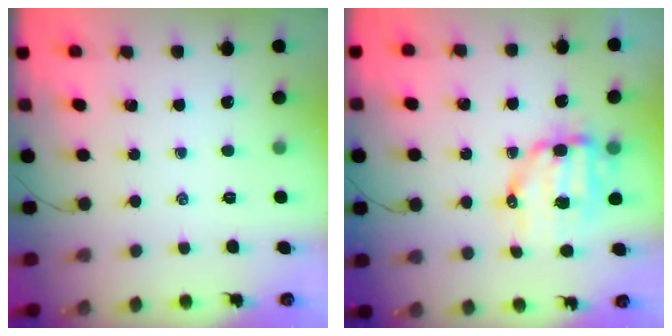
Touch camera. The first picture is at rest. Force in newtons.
{"total": 10.5, "press": 10.3, "slide": 2.1}